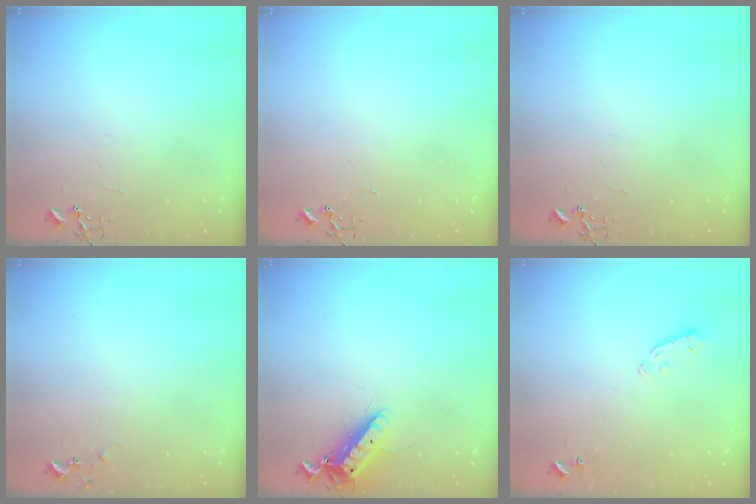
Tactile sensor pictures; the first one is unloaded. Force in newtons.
{"total": 0.0}
{"total": 0.0}
{"total": 5.0, "press": 5.0, "slide": 0.5}
{"total": 12.2, "press": 12.1, "slide": 1.7}
{"total": 3.1, "press": 3.0, "slide": 0.9}